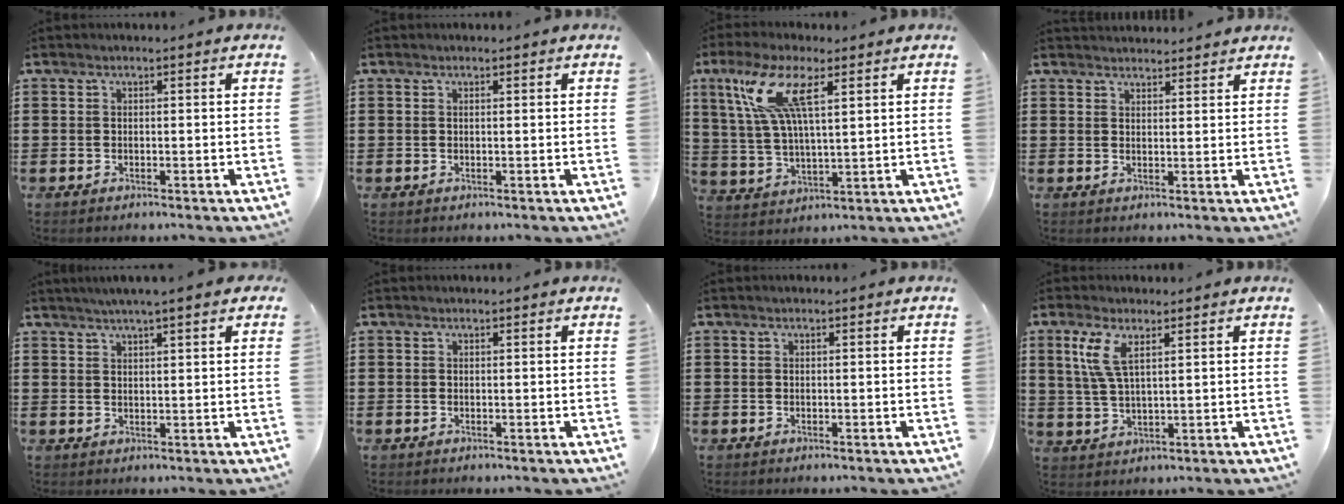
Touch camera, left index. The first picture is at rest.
{"total": 0.0}
{"total": 10.7, "force": [5.6, 2.9, 8.7], "torque": [-0.197, 0.000, 0.094]}
{"total": 2.1, "force": [2.1, 0.2, -0.1], "torque": [-0.002, 0.000, 0.042]}
{"total": 3.1, "force": [2.5, 0.3, 1.9], "torque": [-0.041, 0.006, 0.044]}
{"total": 0.0}
{"total": 0.0}
{"total": 5.7, "force": [2.9, 1.8, 4.6], "torque": [-0.109, 0.001, 0.049]}